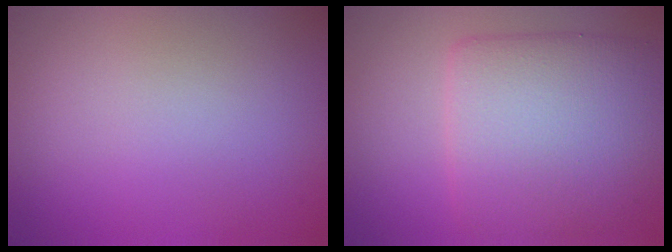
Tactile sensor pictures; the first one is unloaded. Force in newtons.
{"total": 7.8, "press": 7.8, "slide": 0.2}